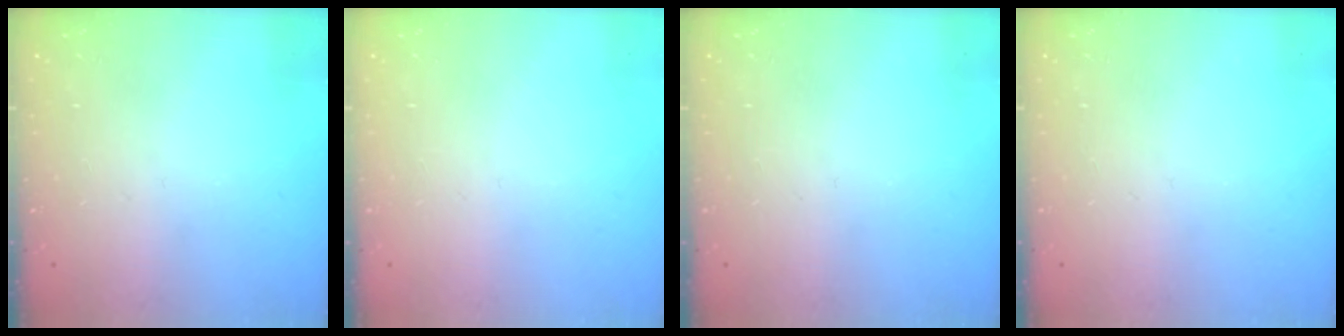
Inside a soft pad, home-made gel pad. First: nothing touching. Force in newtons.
{"total": 0.0}
{"total": 0.0}
{"total": 0.0}